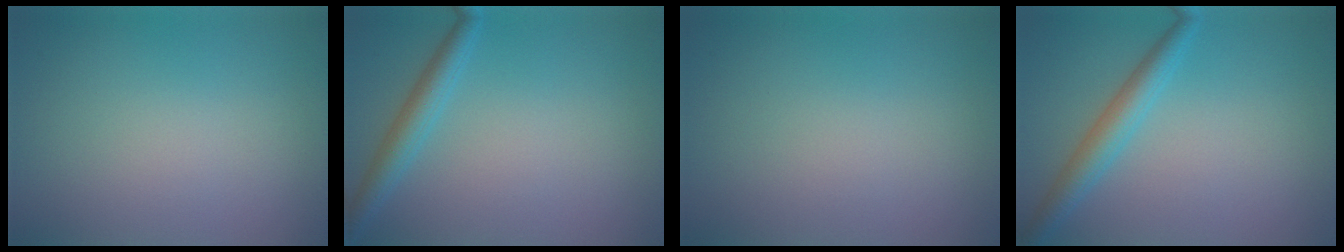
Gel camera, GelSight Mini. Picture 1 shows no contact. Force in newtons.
{"total": 2.6, "press": 2.6, "slide": 0.1}
{"total": 0.0}
{"total": 3.1, "press": 3.1, "slide": 0.0}